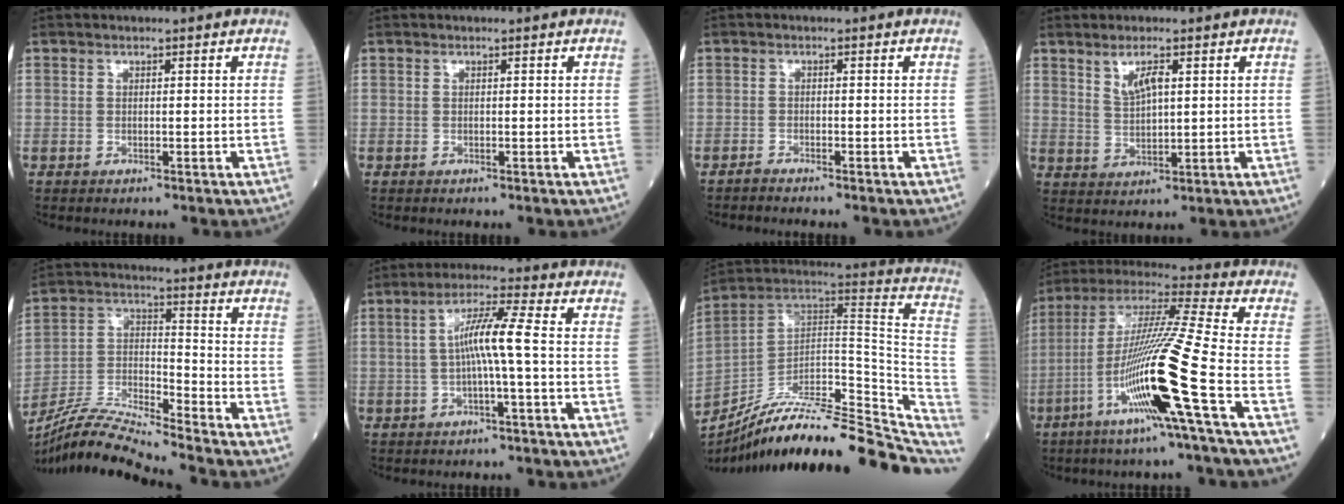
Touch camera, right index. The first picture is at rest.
{"total": 0.0}
{"total": 1.1, "force": [-1.1, -0.2, 0.0], "torque": [-0.005, -0.002, -0.021]}
{"total": 4.0, "force": [2.0, 0.9, 3.3], "torque": [-0.067, 0.000, 0.043]}
{"total": 11.5, "force": [-10.9, -1.7, 3.2], "torque": [-0.063, 0.004, -0.206]}
{"total": 6.6, "force": [-0.5, -0.4, 6.5], "torque": [-0.124, 0.018, -0.010]}
{"total": 25.7, "force": [-21.8, 4.8, 12.8], "torque": [-0.130, 0.028, -0.323]}
{"total": 17.8, "force": [-6.6, -2.1, 16.4], "torque": [-0.324, -0.016, -0.132]}